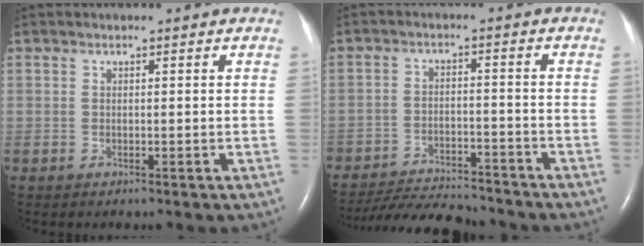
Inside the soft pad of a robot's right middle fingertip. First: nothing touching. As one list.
[{"total": 13.6, "force": [-12.7, 2.0, 4.2], "torque": [-0.071, -0.013, -0.191]}]